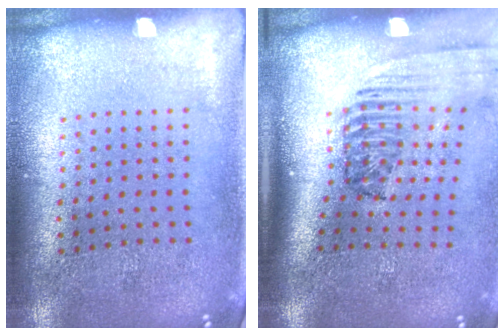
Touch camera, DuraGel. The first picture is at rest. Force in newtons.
{"total": 2.3, "press": 1.6, "slide": 1.7}